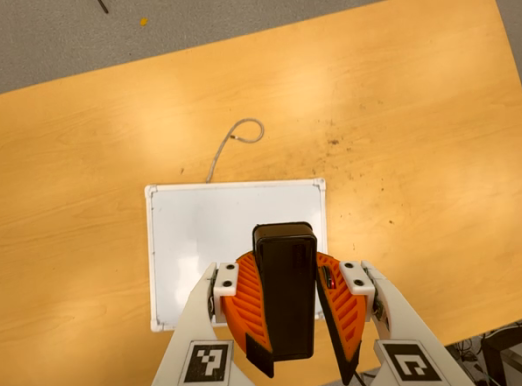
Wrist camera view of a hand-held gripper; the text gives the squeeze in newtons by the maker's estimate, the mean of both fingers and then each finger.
{"total": 10.3, "left": 10.1, "right": 10.4}